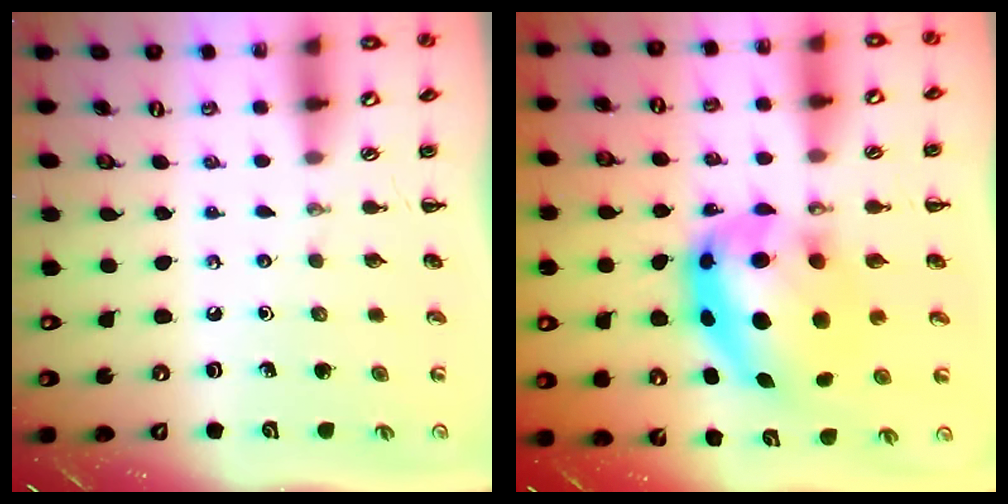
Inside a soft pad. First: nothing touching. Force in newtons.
{"total": 12.8, "press": 12.4, "slide": 3.1}